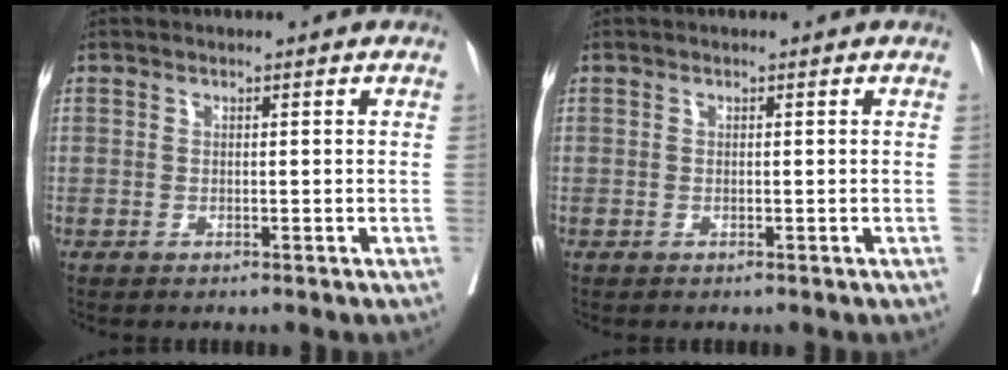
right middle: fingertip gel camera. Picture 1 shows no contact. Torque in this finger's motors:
{"motor_torque": [-0.36, -0.15, 0.02, -0.01]}